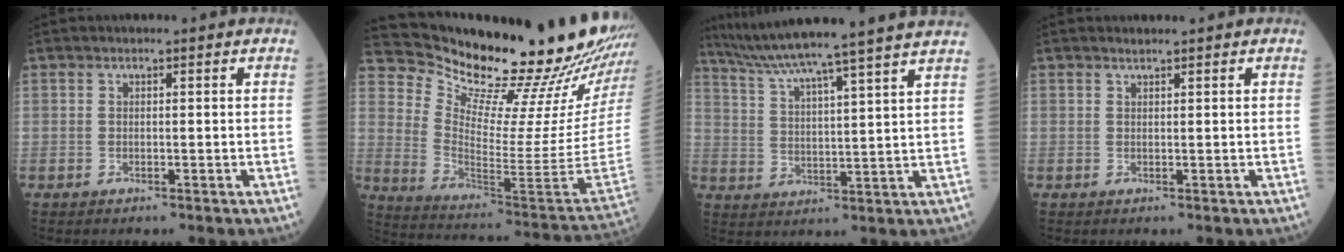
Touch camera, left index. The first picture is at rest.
{"total": 27.8, "force": [25.3, 0.6, 11.4], "torque": [-0.192, -0.138, 0.347]}
{"total": 18.7, "force": [16.4, -2.4, 8.8], "torque": [-0.149, -0.015, 0.232]}
{"total": 0.7, "force": [0.6, -0.1, 0.1], "torque": [-0.005, 0.001, 0.013]}